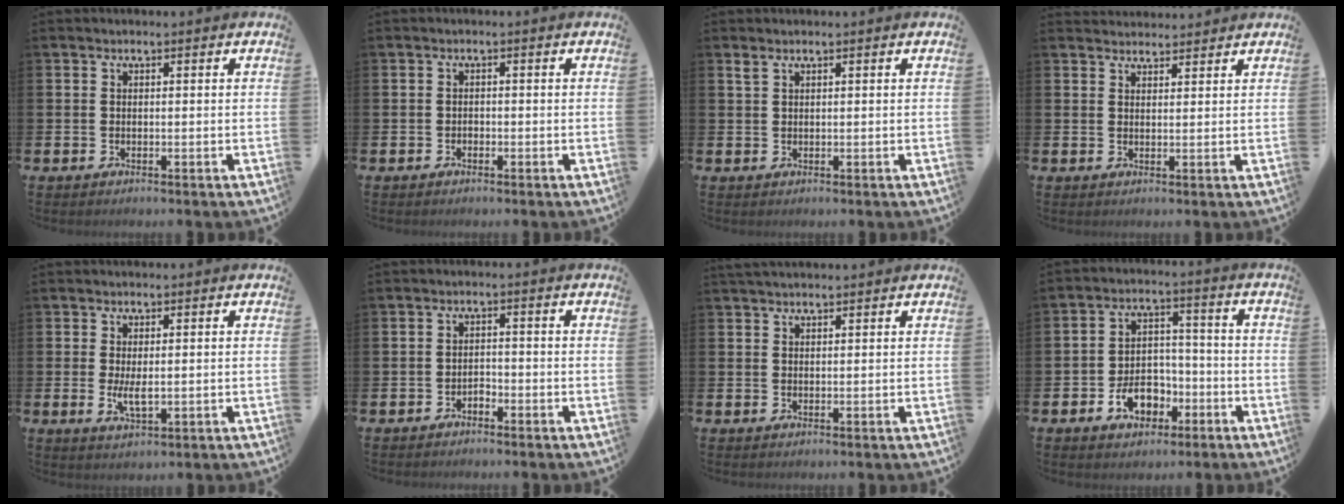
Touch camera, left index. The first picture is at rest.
{"total": 0.7, "force": [-0.5, 0.5, 0.1], "torque": [-0.006, 0.005, -0.011]}
{"total": 1.0, "force": [0.8, 0.2, 0.5], "torque": [-0.010, 0.002, 0.013]}
{"total": 2.5, "force": [2.5, 0.6, -0.1], "torque": [0.009, -0.013, 0.043]}
{"total": 2.9, "force": [0.3, 1.0, 2.7], "torque": [-0.040, -0.004, 0.003]}
{"total": 1.4, "force": [-1.2, 0.6, 0.2], "torque": [-0.004, 0.001, -0.027]}
{"total": 1.8, "force": [1.7, 0.3, 0.4], "torque": [-0.006, 0.000, 0.030]}
{"total": 6.3, "force": [-3.0, 4.4, 3.3], "torque": [-0.044, 0.013, -0.059]}